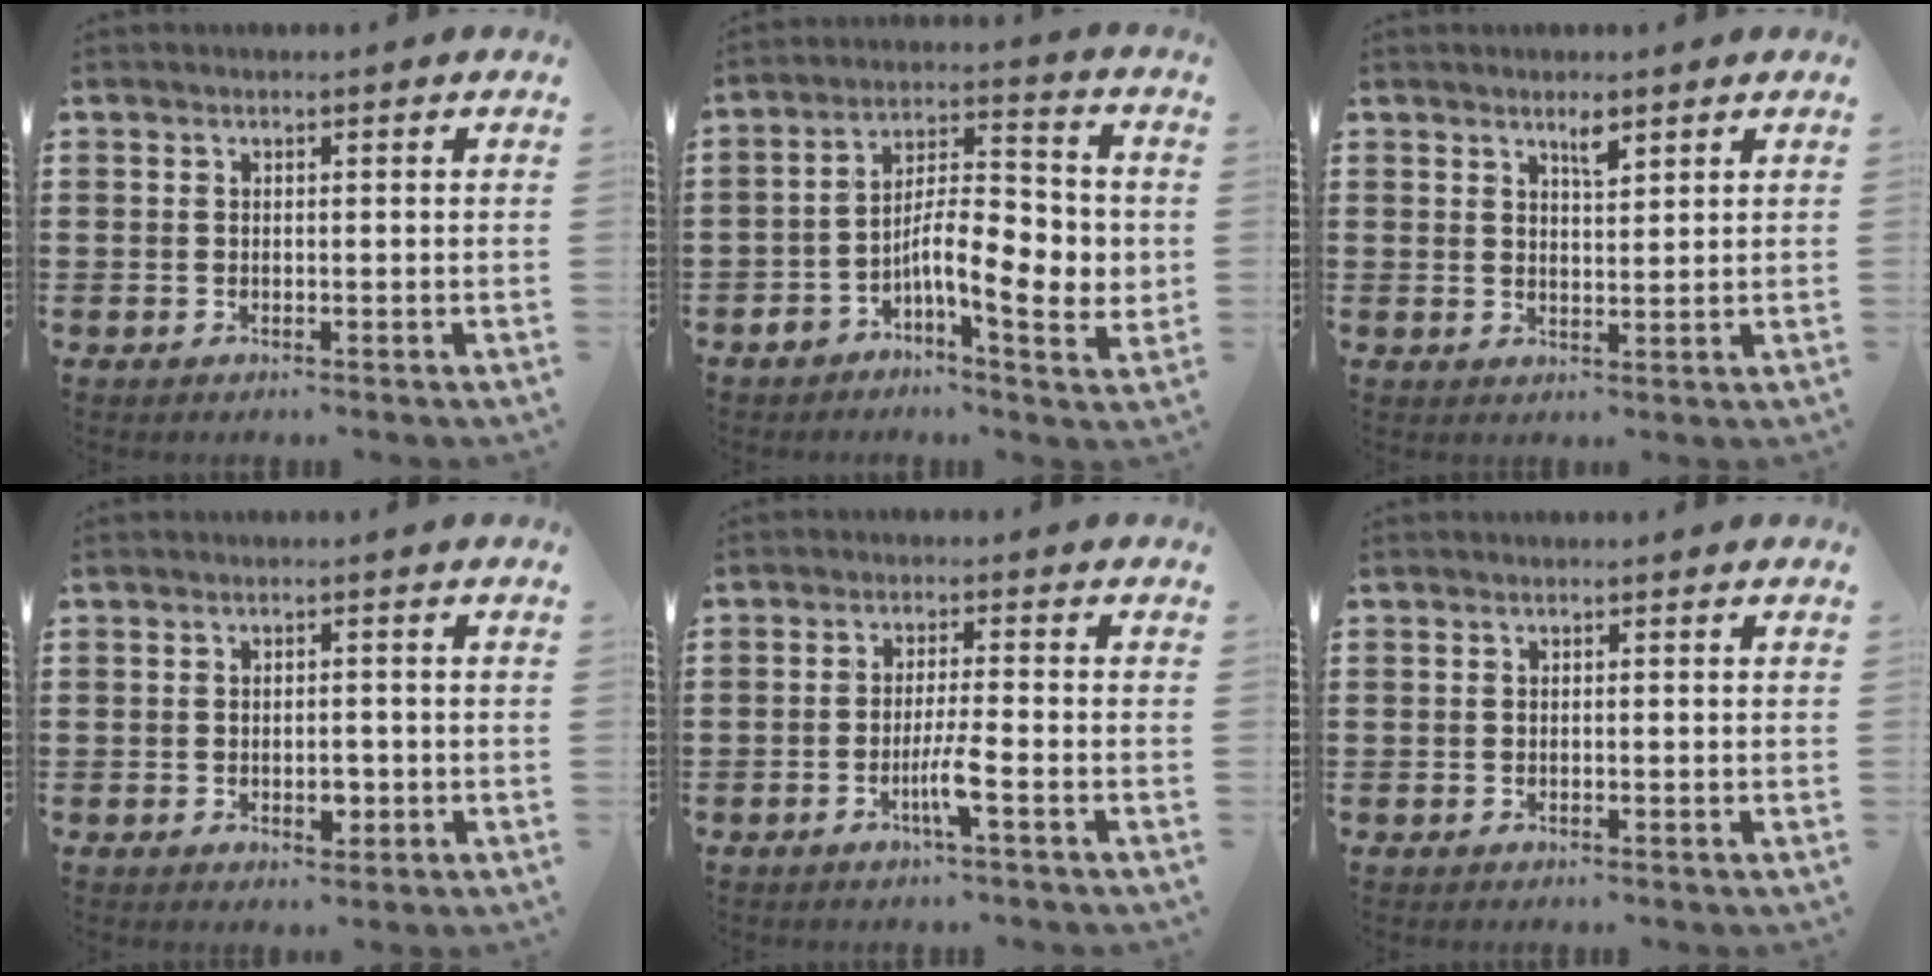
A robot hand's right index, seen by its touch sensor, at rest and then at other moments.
{"total": 9.6, "force": [-2.2, 3.8, 8.5], "torque": [-0.145, -0.005, -0.041]}
{"total": 2.6, "force": [2.0, 0.6, 1.6], "torque": [-0.019, -0.004, 0.031]}
{"total": 3.1, "force": [-1.0, 1.6, 2.5], "torque": [-0.044, 0.002, -0.018]}
{"total": 4.3, "force": [-2.0, -0.1, 3.8], "torque": [-0.072, -0.011, -0.038]}
{"total": 0.0}